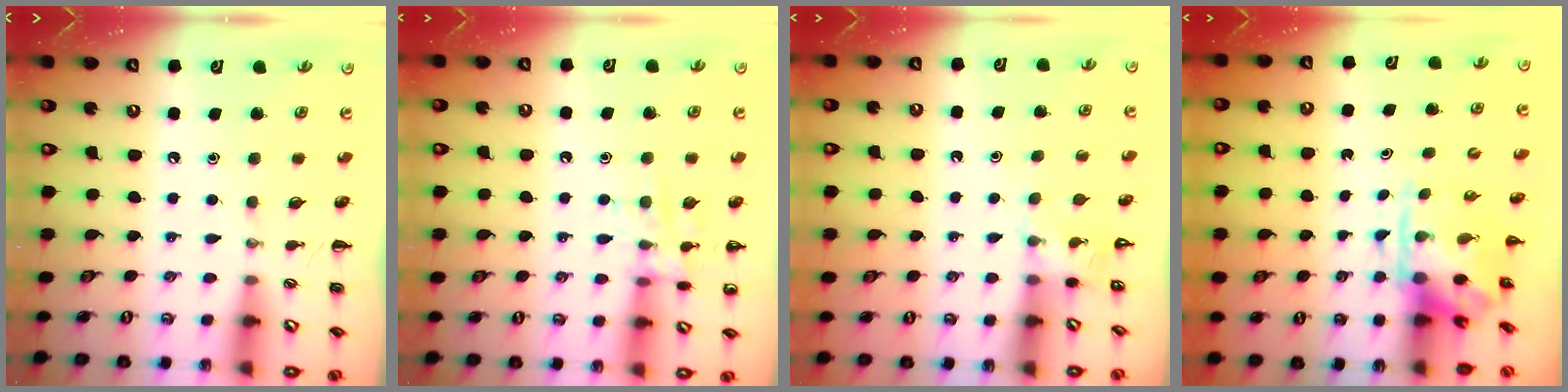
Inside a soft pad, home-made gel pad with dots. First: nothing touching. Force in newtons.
{"total": 9.5, "press": 9.5, "slide": 0.6}
{"total": 4.1, "press": 3.9, "slide": 1.3}
{"total": 3.7, "press": 3.6, "slide": 0.9}